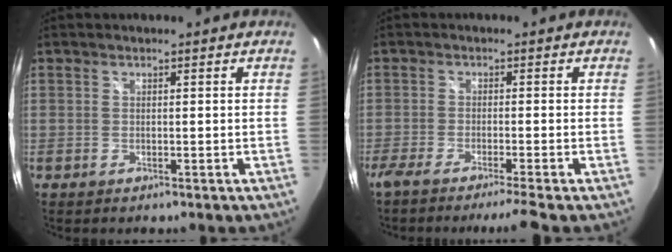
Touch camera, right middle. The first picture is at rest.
{"total": 6.1, "force": [-5.1, -1.3, 3.0], "torque": [-0.063, -0.017, -0.088]}